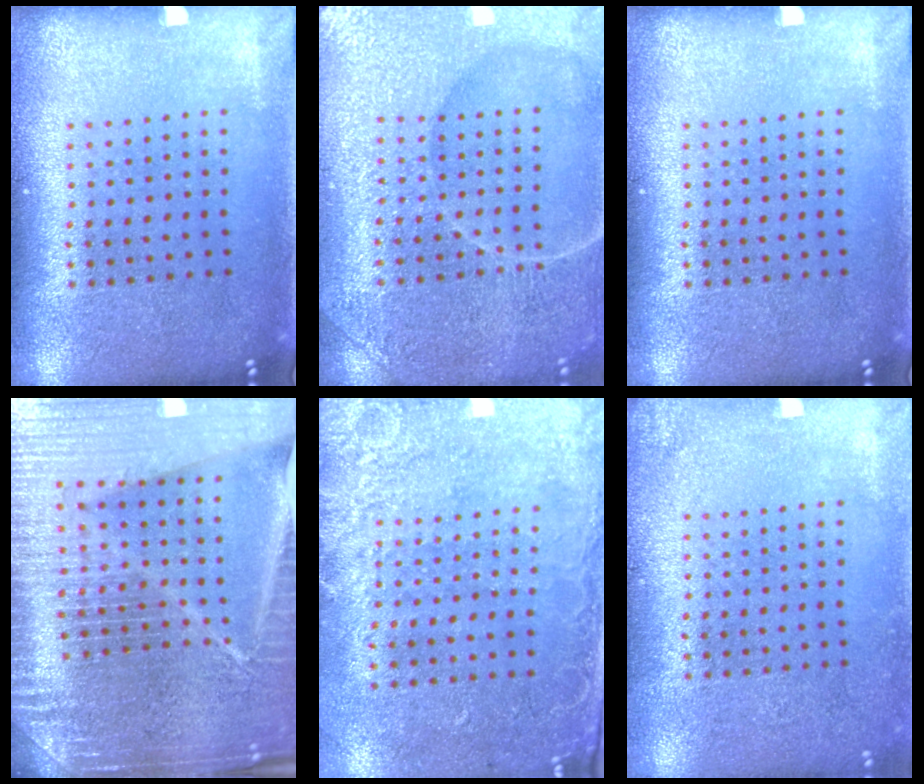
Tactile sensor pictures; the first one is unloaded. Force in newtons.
{"total": 4.7, "press": 4.6, "slide": 0.5}
{"total": 0.0}
{"total": 6.8, "press": 5.8, "slide": 3.5}
{"total": 2.6, "press": 2.1, "slide": 1.5}
{"total": 1.3, "press": 1.3, "slide": 0.1}